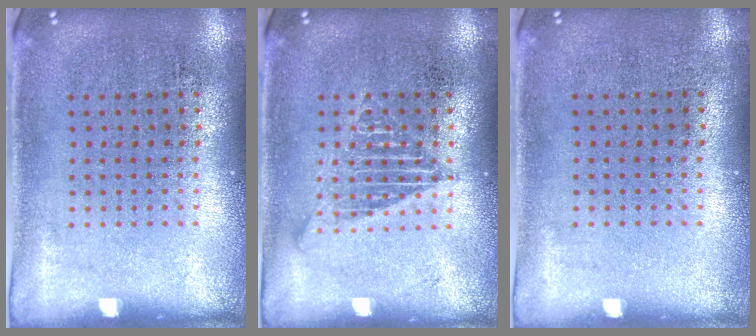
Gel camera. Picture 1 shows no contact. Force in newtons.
{"total": 1.9, "press": 1.9, "slide": 0.2}
{"total": 0.0}